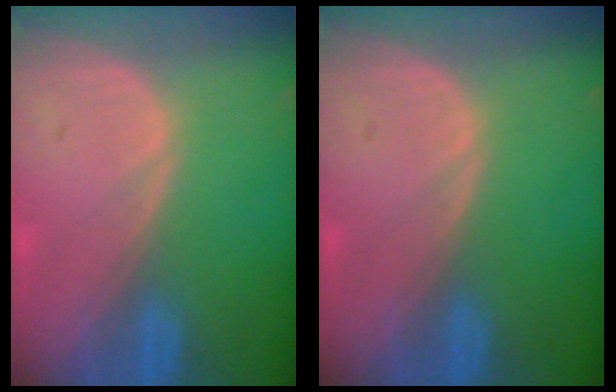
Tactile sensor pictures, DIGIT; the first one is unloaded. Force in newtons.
{"total": 0.0}